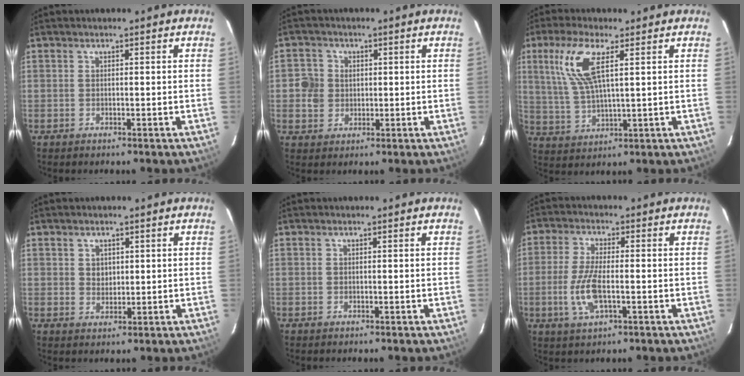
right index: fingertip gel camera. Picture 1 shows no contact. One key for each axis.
{"total": 4.5, "fx": 0.2, "fy": 4.4, "fz": 0.9, "tx": -0.006, "ty": 0.016, "tz": 0.003}
{"total": 10.3, "fx": 4.0, "fy": 2.8, "fz": 9.0, "tx": -0.194, "ty": 0.008, "tz": 0.088}
{"total": 2.4, "fx": 1.0, "fy": 2.1, "fz": 0.8, "tx": -0.008, "ty": 0.004, "tz": 0.019}
{"total": 0.0}
{"total": 7.8, "fx": -2.0, "fy": 2.5, "fz": 7.1, "tx": -0.153, "ty": -0.005, "tz": -0.041}